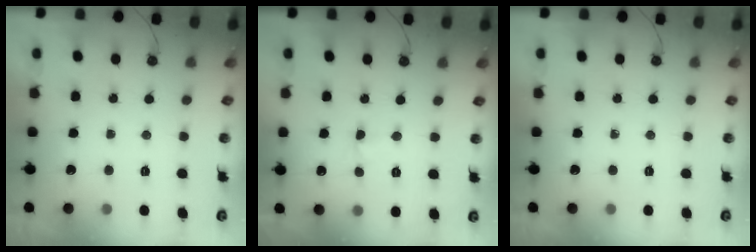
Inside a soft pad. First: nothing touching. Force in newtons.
{"total": 1.6, "press": 1.4, "slide": 0.6}
{"total": 0.0}